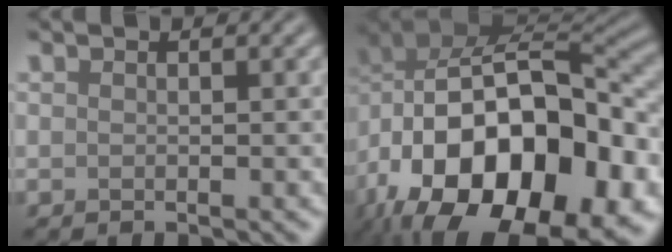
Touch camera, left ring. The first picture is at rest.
{"total": 20.6, "force": [-7.4, 11.9, 15.0], "torque": [-0.267, -0.034, -0.096]}